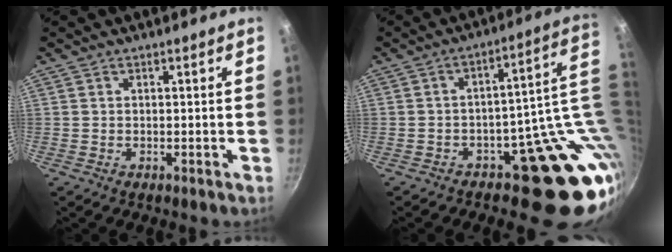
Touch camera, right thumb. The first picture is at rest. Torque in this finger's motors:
{"motor_torque": [3.26, 1.71, 1.24, -1.53, 0.25]}